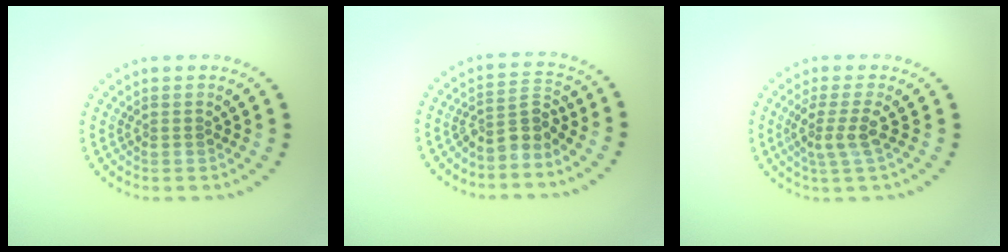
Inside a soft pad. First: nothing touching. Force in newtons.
{"total": 2.8, "press": 2.0, "slide": 1.9}
{"total": 2.6, "press": 2.0, "slide": 1.6}